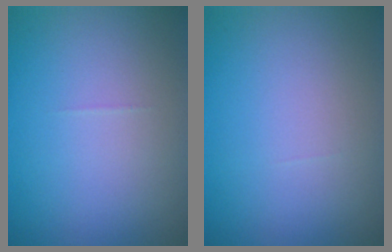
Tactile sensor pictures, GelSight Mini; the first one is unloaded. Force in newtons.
{"total": 0.0}